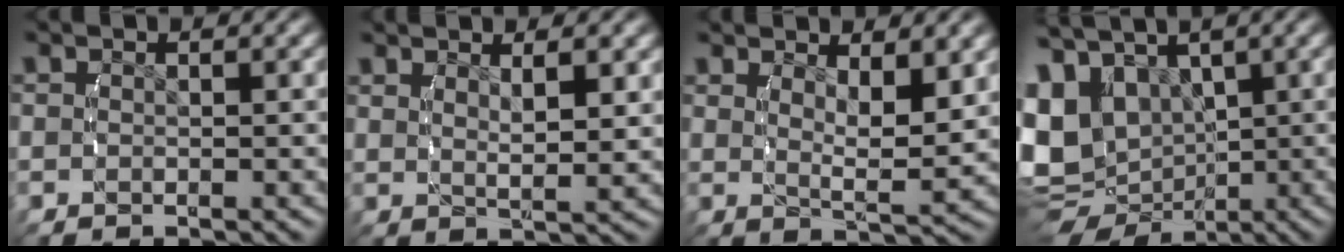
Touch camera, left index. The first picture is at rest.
{"total": 3.1, "force": [2.0, 0.2, 2.3], "torque": [-0.034, -0.006, 0.040]}
{"total": 4.0, "force": [2.4, 0.4, 3.3], "torque": [-0.047, -0.014, 0.043]}
{"total": 12.5, "force": [-2.1, 10.3, 6.7], "torque": [-0.169, -0.058, -0.011]}